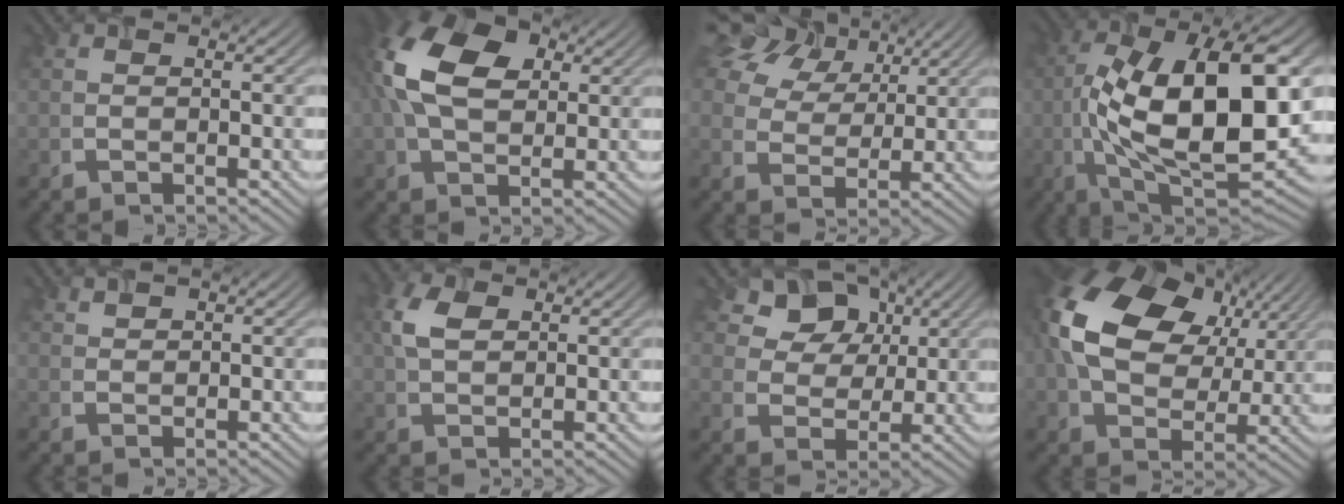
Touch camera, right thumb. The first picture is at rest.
{"total": 12.2, "force": [2.9, 7.5, 9.2], "torque": [-0.220, 0.022, 0.052]}
{"total": 13.4, "force": [8.1, 8.0, 7.0], "torque": [-0.177, 0.039, 0.145]}
{"total": 17.9, "force": [-0.2, 8.0, 16.0], "torque": [-0.280, 0.010, -0.004]}
{"total": 1.1, "force": [1.0, 0.3, 0.2], "torque": [-0.009, 0.005, 0.030]}
{"total": 4.4, "force": [1.4, 2.8, 3.1], "torque": [-0.082, 0.011, 0.030]}
{"total": 8.9, "force": [4.7, 6.5, 3.8], "torque": [-0.090, -0.005, 0.099]}
{"total": 18.4, "force": [5.6, 12.4, 12.3], "torque": [-0.267, 0.021, 0.111]}